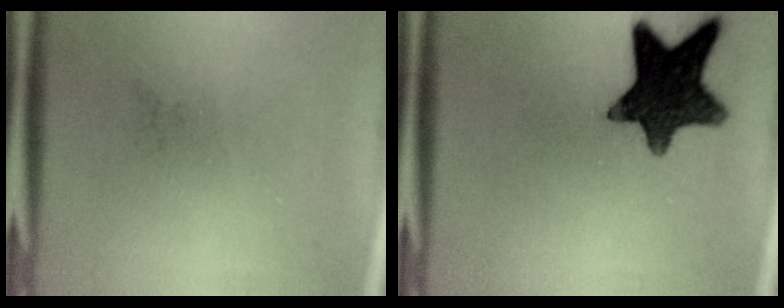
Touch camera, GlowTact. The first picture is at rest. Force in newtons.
{"total": 13.7}